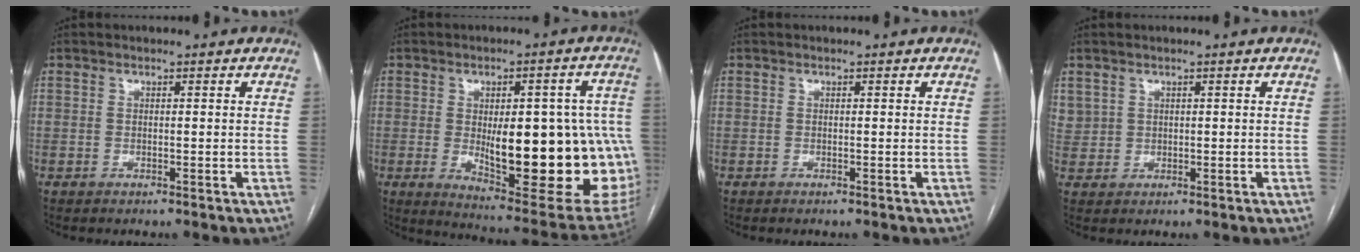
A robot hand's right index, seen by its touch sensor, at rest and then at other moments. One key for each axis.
{"total": 24.4, "fx": -2.4, "fy": 8.0, "fz": 23.0, "tx": -0.229, "ty": 0.006, "tz": -0.002}
{"total": 0.0}
{"total": 2.7, "fx": 1.5, "fy": 2.2, "fz": 0.3, "tx": 0.003, "ty": 0.006, "tz": 0.032}